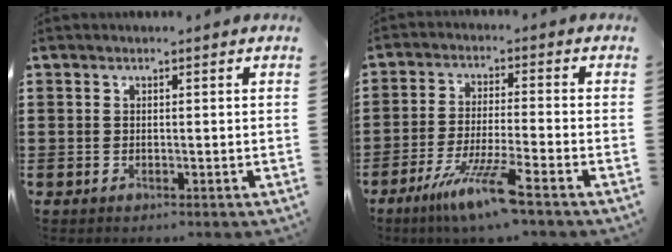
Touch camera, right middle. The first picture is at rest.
{"total": 8.3, "force": [-6.0, -0.1, 5.7], "torque": [-0.116, -0.014, -0.114]}